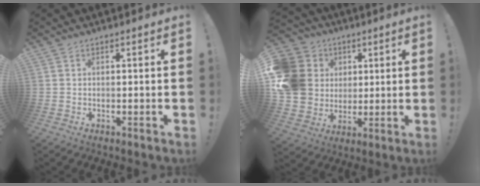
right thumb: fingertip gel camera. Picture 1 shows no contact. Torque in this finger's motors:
{"motor_torque": [2.11, 2.12, 0.46, -0.26, 0.28]}